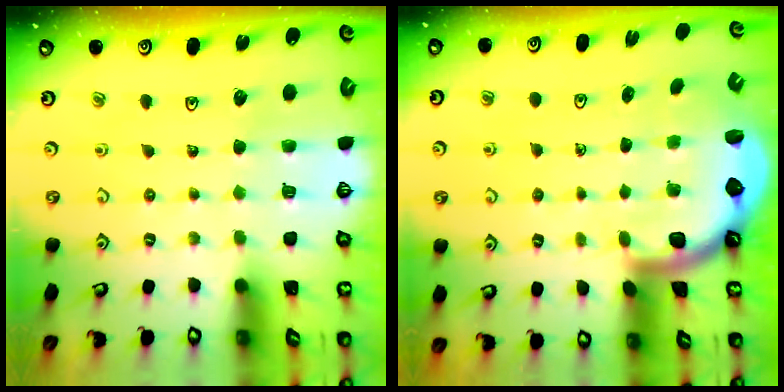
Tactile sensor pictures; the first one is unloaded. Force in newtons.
{"total": 2.3, "press": 2.3, "slide": 0.4}